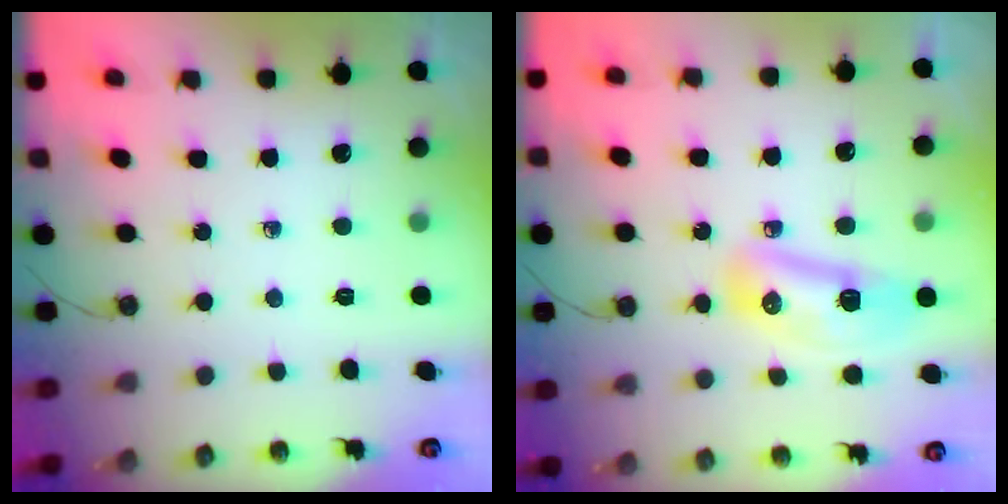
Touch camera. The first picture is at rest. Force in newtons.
{"total": 11.4, "press": 10.8, "slide": 3.8}